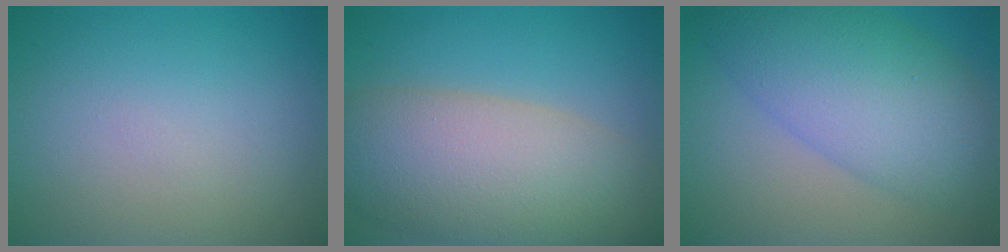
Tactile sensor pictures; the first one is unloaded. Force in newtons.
{"total": 10.1, "press": 10.0, "slide": 0.6}
{"total": 8.7, "press": 8.7, "slide": 0.2}